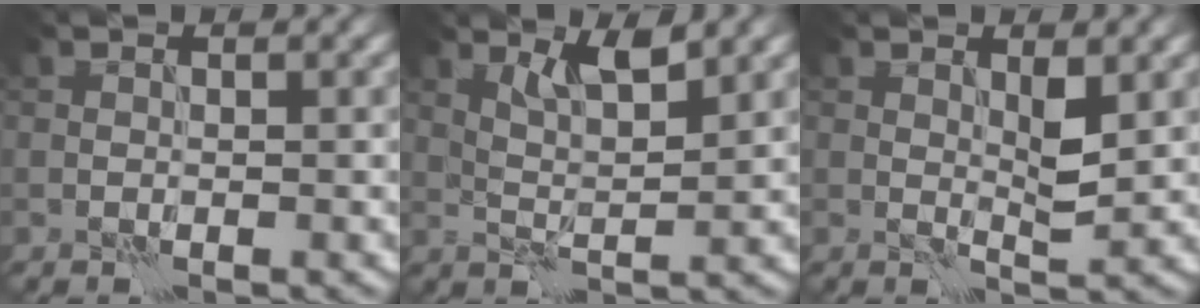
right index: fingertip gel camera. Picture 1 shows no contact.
{"total": 3.2, "force": [2.3, 0.3, 2.2], "torque": [-0.043, -0.005, 0.046]}
{"total": 1.9, "force": [0.8, 0.5, 1.7], "torque": [-0.029, -0.006, 0.015]}